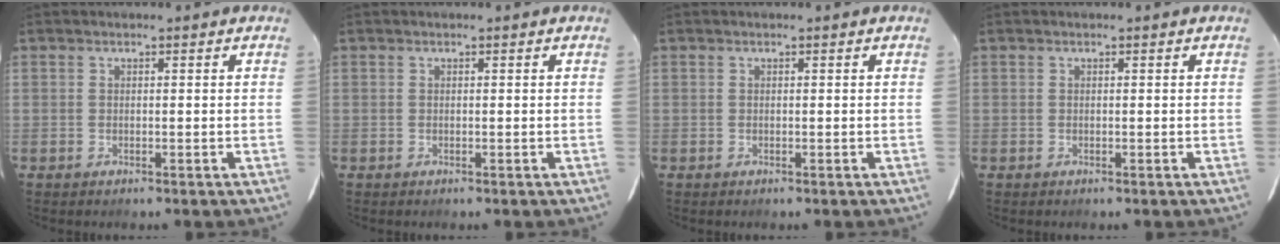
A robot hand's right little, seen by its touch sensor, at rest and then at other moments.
{"total": 0.0}
{"total": 0.0}
{"total": 0.0}